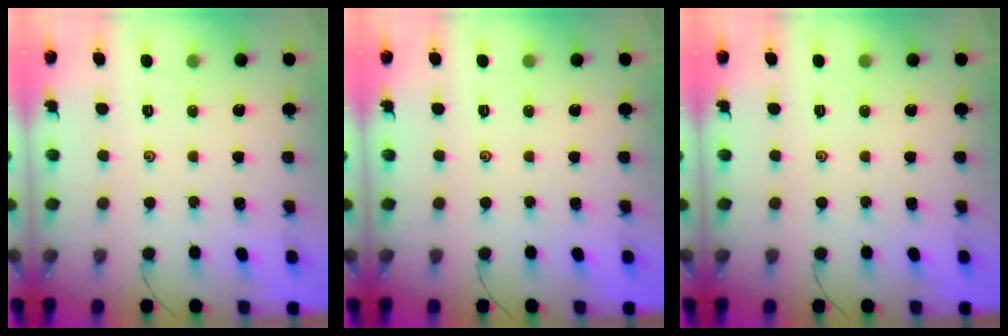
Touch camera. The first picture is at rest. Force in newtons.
{"total": 0.0}
{"total": 0.0}